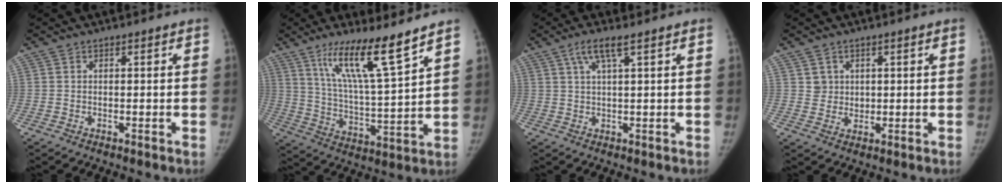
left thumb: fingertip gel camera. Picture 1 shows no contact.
{"total": 14.5, "force": [9.9, 1.2, 10.5], "torque": [-0.181, -0.065, 0.185]}
{"total": 4.2, "force": [2.2, 0.5, 3.6], "torque": [-0.082, 0.001, 0.050]}
{"total": 2.9, "force": [1.2, 2.6, 0.2], "torque": [0.018, -0.007, 0.022]}